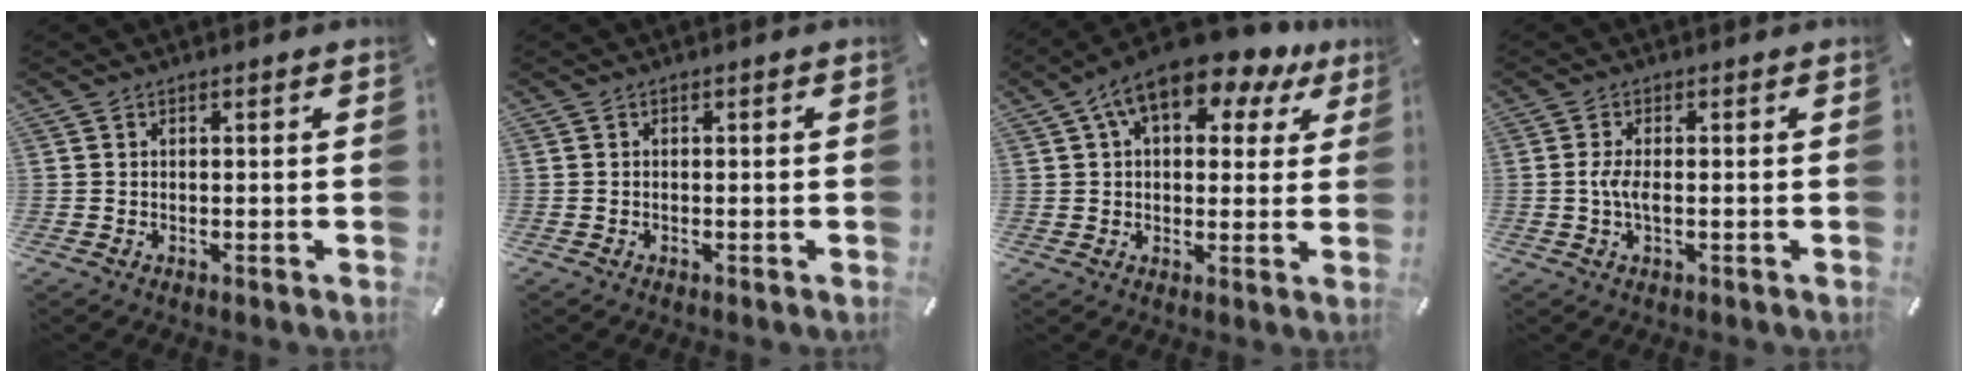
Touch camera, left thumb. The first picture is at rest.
{"total": 0.0}
{"total": 11.8, "force": [6.3, 6.1, 7.9], "torque": [-0.131, -0.019, 0.109]}
{"total": 3.4, "force": [-0.4, 1.0, 3.3], "torque": [-0.073, -0.003, -0.011]}